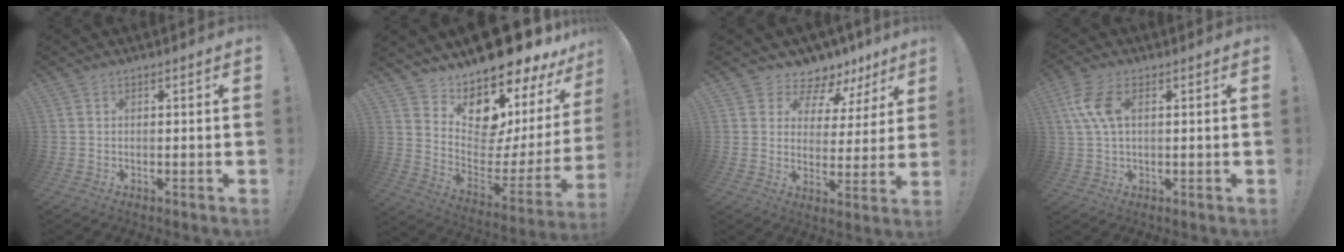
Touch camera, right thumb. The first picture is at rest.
{"total": 12.7, "force": [9.9, 5.3, 5.9], "torque": [-0.075, -0.119, 0.172]}
{"total": 7.0, "force": [5.4, 4.1, 1.9], "torque": [-0.026, -0.053, 0.097]}
{"total": 8.4, "force": [2.2, 3.9, 7.1], "torque": [-0.157, 0.004, 0.042]}